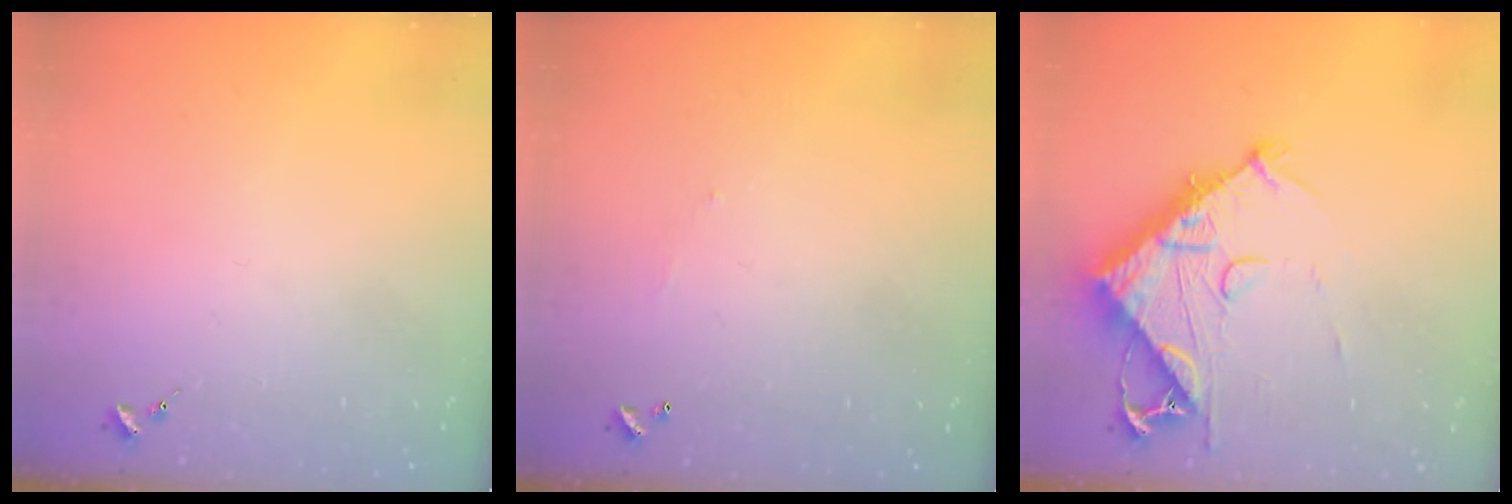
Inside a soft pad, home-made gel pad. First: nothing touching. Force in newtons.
{"total": 3.7, "press": 3.7, "slide": 0.2}
{"total": 13.1, "press": 13.0, "slide": 1.0}